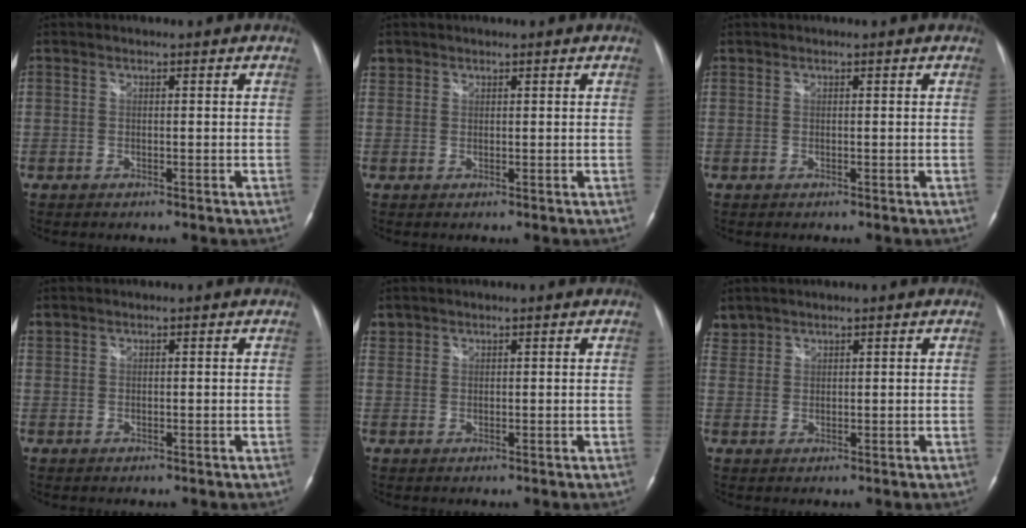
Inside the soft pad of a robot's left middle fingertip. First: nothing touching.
{"total": 1.4, "force": [1.0, 1.1, 0.0], "torque": [0.008, 0.011, 0.016]}
{"total": 0.0}
{"total": 0.8, "force": [0.7, 0.4, 0.0], "torque": [-0.004, 0.014, 0.017]}
{"total": 1.7, "force": [1.3, 1.0, -0.1], "torque": [0.007, 0.011, 0.024]}
{"total": 2.4, "force": [2.1, 1.0, -0.4], "torque": [0.008, 0.012, 0.043]}